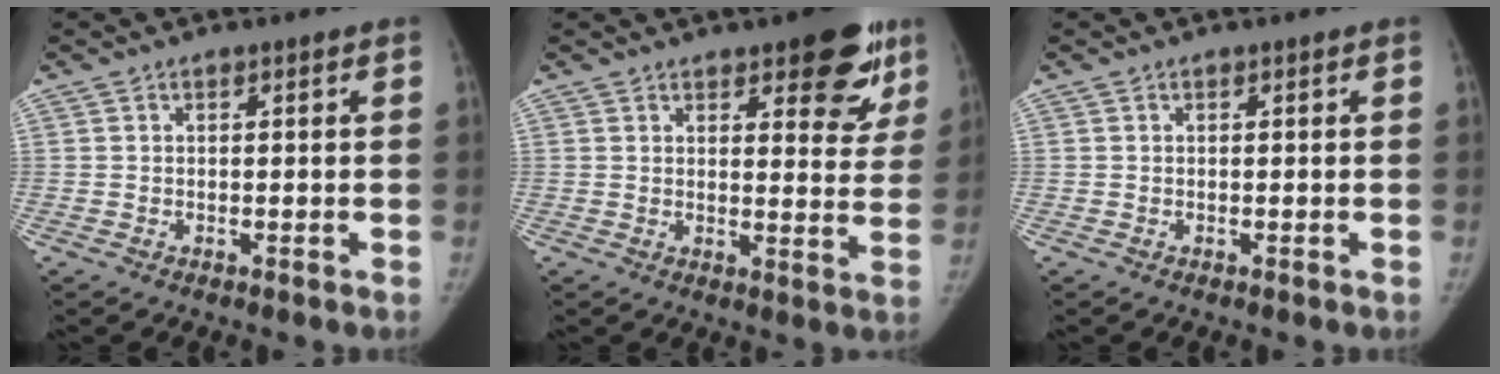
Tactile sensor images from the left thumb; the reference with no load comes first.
{"total": 12.0, "force": [7.2, 4.7, 8.4], "torque": [-0.054, -0.034, 0.089]}
{"total": 0.0}